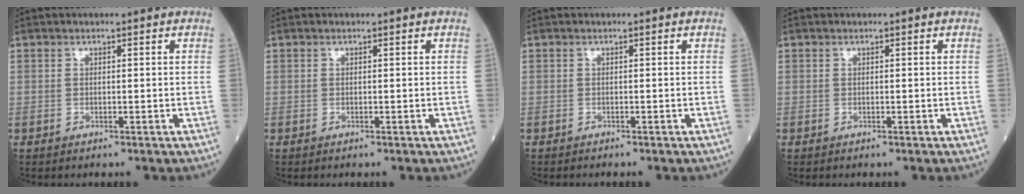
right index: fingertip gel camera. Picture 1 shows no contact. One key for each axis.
{"total": 0.0}
{"total": 0.6, "fx": -0.5, "fy": 0.0, "fz": 0.3, "tx": -0.002, "ty": -0.001, "tz": -0.010}
{"total": 0.0}